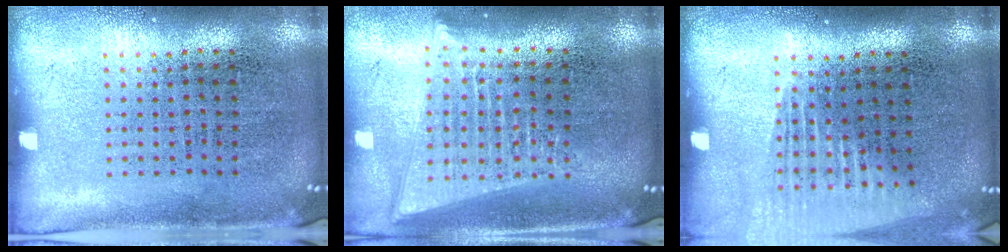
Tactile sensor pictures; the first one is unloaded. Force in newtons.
{"total": 1.8, "press": 1.6, "slide": 0.9}
{"total": 1.4, "press": 1.3, "slide": 0.6}